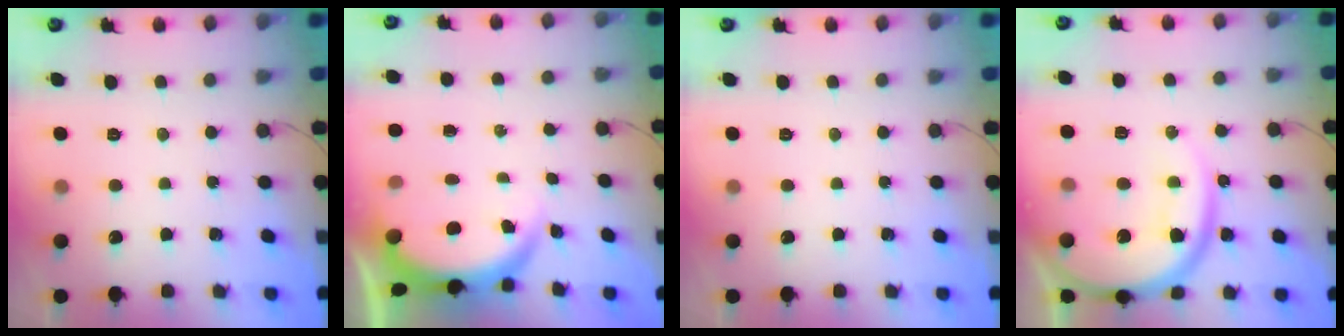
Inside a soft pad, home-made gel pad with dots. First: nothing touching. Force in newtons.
{"total": 3.7, "press": 3.7, "slide": 0.1}
{"total": 0.0}
{"total": 15.8, "press": 15.7, "slide": 2.0}